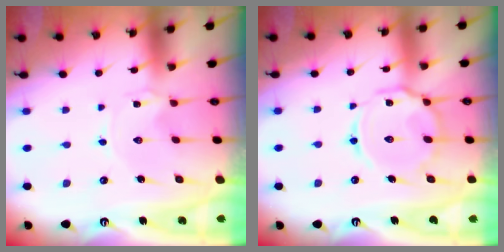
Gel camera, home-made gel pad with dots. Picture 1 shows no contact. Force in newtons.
{"total": 13.0, "press": 12.9, "slide": 1.0}